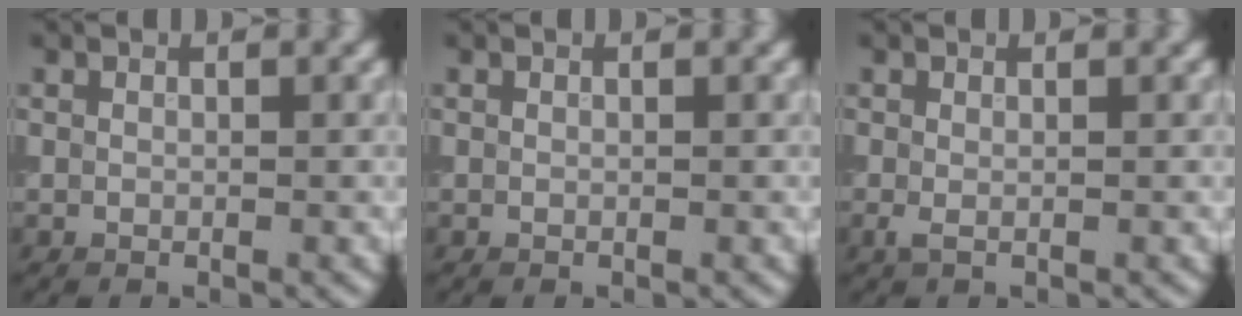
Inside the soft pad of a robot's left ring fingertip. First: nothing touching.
{"total": 0.0}
{"total": 0.8, "force": [-0.2, 0.3, 0.7], "torque": [-0.018, -0.004, -0.003]}